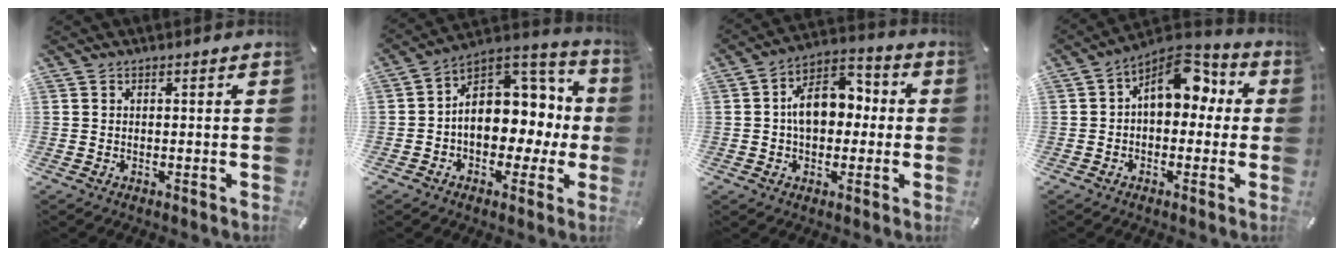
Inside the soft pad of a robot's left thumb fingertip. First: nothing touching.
{"total": 12.8, "force": [0.2, 10.2, 7.7], "torque": [-0.105, -0.013, 0.008]}
{"total": 11.2, "force": [0.5, 7.8, 8.0], "torque": [-0.138, 0.010, 0.009]}
{"total": 11.1, "force": [3.3, 7.4, 7.6], "torque": [-0.101, -0.013, 0.059]}